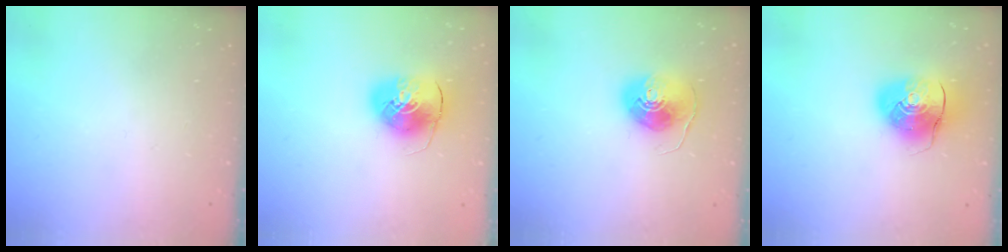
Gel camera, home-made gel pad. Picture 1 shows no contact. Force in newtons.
{"total": 9.5, "press": 9.4, "slide": 1.5}
{"total": 8.5, "press": 8.4, "slide": 1.2}
{"total": 10.6, "press": 10.5, "slide": 1.8}